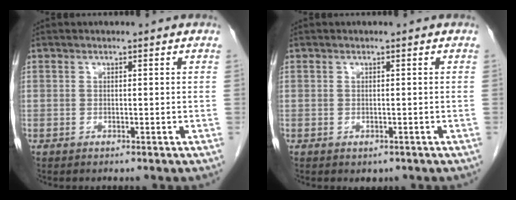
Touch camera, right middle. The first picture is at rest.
{"total": 0.7, "force": [-0.3, 0.5, 0.3], "torque": [-0.005, -0.001, 0.003]}